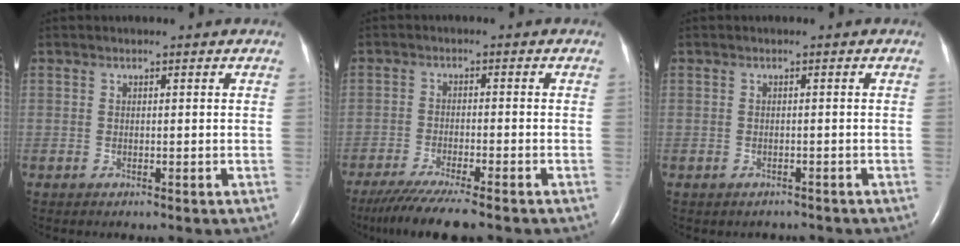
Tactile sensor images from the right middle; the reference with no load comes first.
{"total": 9.4, "force": [-7.7, 0.3, 5.4], "torque": [-0.089, -0.026, -0.125]}
{"total": 1.8, "force": [-1.5, 0.9, 0.1], "torque": [-0.007, 0.001, -0.019]}